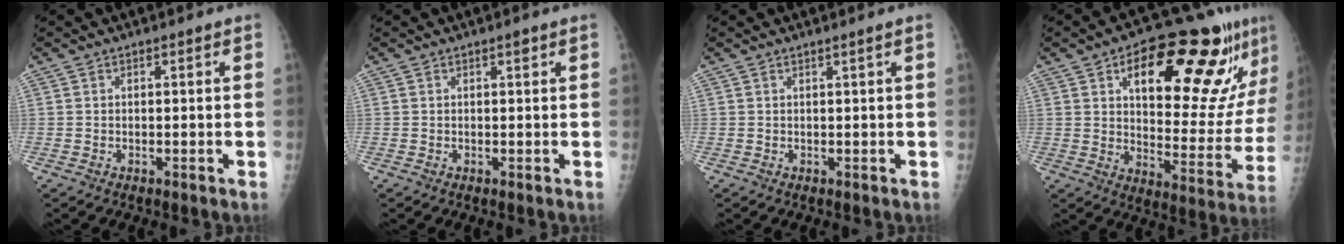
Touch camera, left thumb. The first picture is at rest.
{"total": 0.7, "force": [0.4, 0.1, 0.5], "torque": [-0.008, -0.001, 0.007]}
{"total": 0.7, "force": [0.3, -0.3, 0.5], "torque": [-0.019, -0.005, 0.010]}
{"total": 26.6, "force": [13.5, 10.1, 20.5], "torque": [-0.244, -0.027, 0.202]}